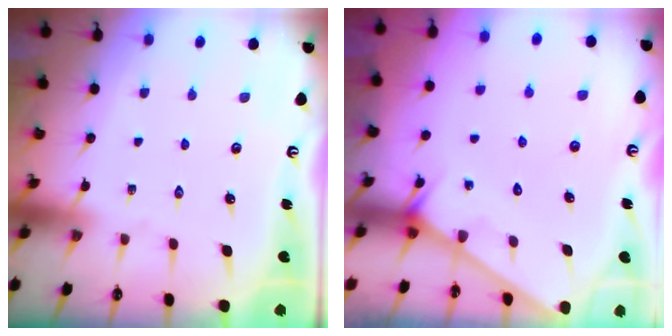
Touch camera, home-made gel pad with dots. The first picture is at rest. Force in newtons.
{"total": 2.2, "press": 2.2, "slide": 0.2}